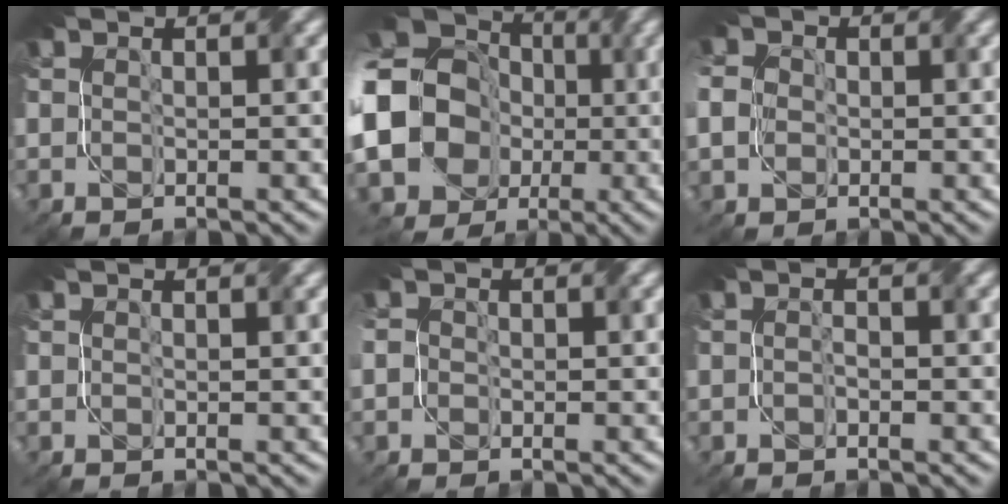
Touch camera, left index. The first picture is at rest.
{"total": 21.8, "force": [-2.2, 19.5, 9.3], "torque": [-0.223, -0.002, -0.087]}
{"total": 3.7, "force": [0.2, 3.2, 1.9], "torque": [-0.052, 0.017, 0.000]}
{"total": 0.6, "force": [0.5, 0.0, 0.2], "torque": [-0.007, -0.002, 0.002]}
{"total": 1.0, "force": [-0.2, 0.9, 0.3], "torque": [-0.004, -0.002, -0.007]}
{"total": 0.6, "force": [-0.5, 0.2, 0.4], "torque": [-0.010, 0.001, -0.009]}